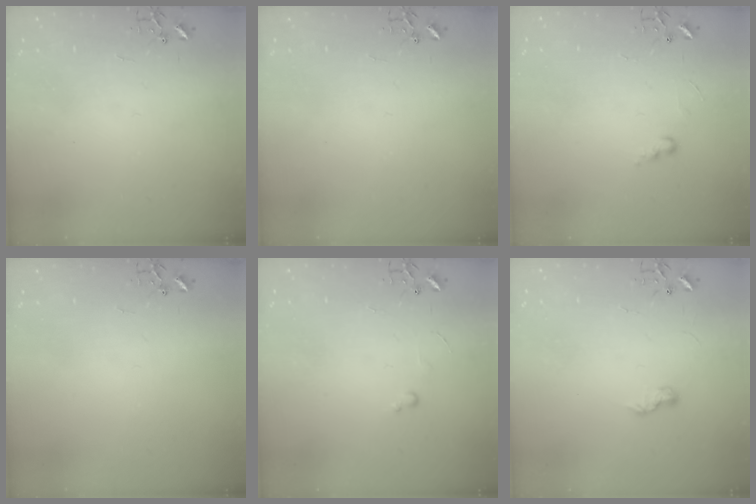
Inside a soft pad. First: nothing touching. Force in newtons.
{"total": 0.0}
{"total": 5.5, "press": 5.5, "slide": 0.7}
{"total": 0.0}
{"total": 3.3, "press": 3.3, "slide": 0.5}
{"total": 5.6, "press": 5.6, "slide": 0.2}